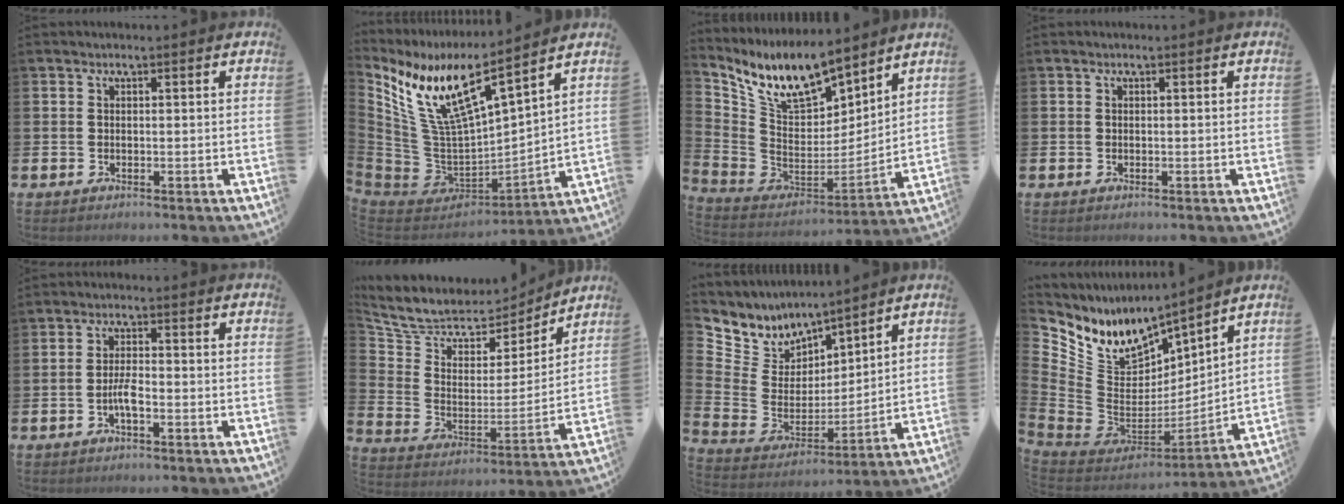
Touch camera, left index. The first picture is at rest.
{"total": 10.8, "force": [7.5, 2.7, 7.3], "torque": [-0.194, -0.068, 0.129]}
{"total": 11.9, "force": [10.2, 4.5, 4.2], "torque": [-0.130, -0.057, 0.190]}
{"total": 0.0}
{"total": 2.5, "force": [-1.1, 0.6, 2.2], "torque": [-0.048, 0.006, -0.018]}
{"total": 7.2, "force": [6.6, 2.9, 0.7], "torque": [-0.066, -0.054, 0.114]}
{"total": 6.3, "force": [5.4, 3.3, -0.6], "torque": [-0.046, -0.052, 0.098]}
{"total": 7.8, "force": [6.9, 3.4, 1.5], "torque": [-0.083, -0.068, 0.127]}